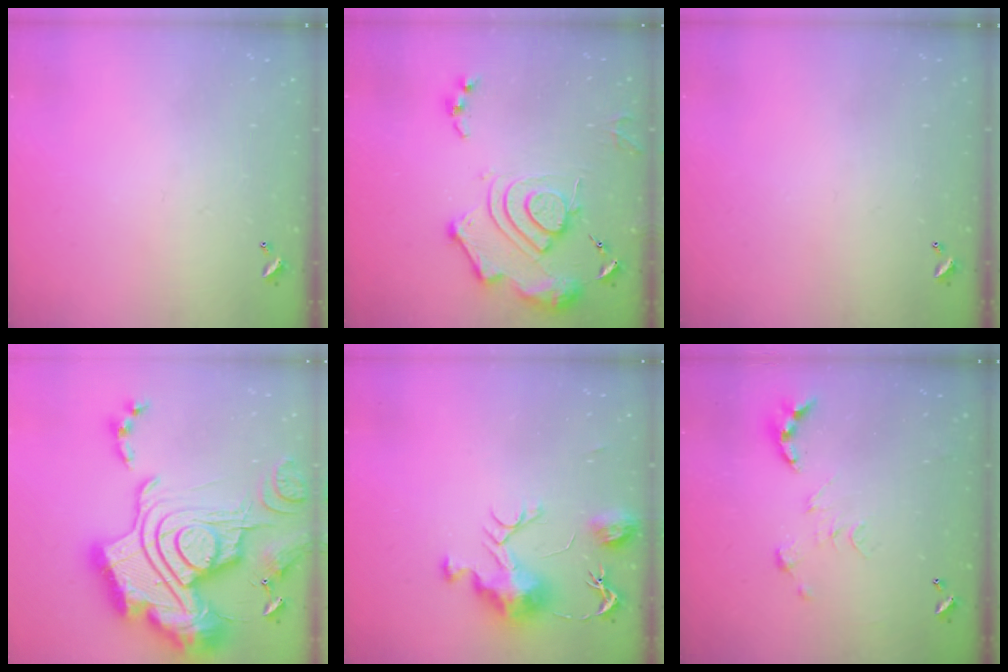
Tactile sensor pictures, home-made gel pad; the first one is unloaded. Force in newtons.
{"total": 15.2, "press": 15.1, "slide": 1.7}
{"total": 0.0}
{"total": 4.8, "press": 4.1, "slide": 2.6}
{"total": 9.4, "press": 9.4, "slide": 0.3}
{"total": 0.0}